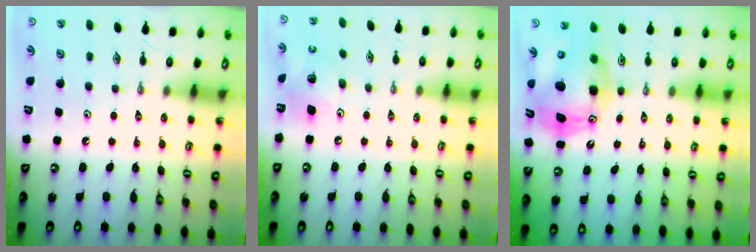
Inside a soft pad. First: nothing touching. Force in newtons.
{"total": 12.2, "press": 12.1, "slide": 2.0}
{"total": 14.5, "press": 14.3, "slide": 2.4}